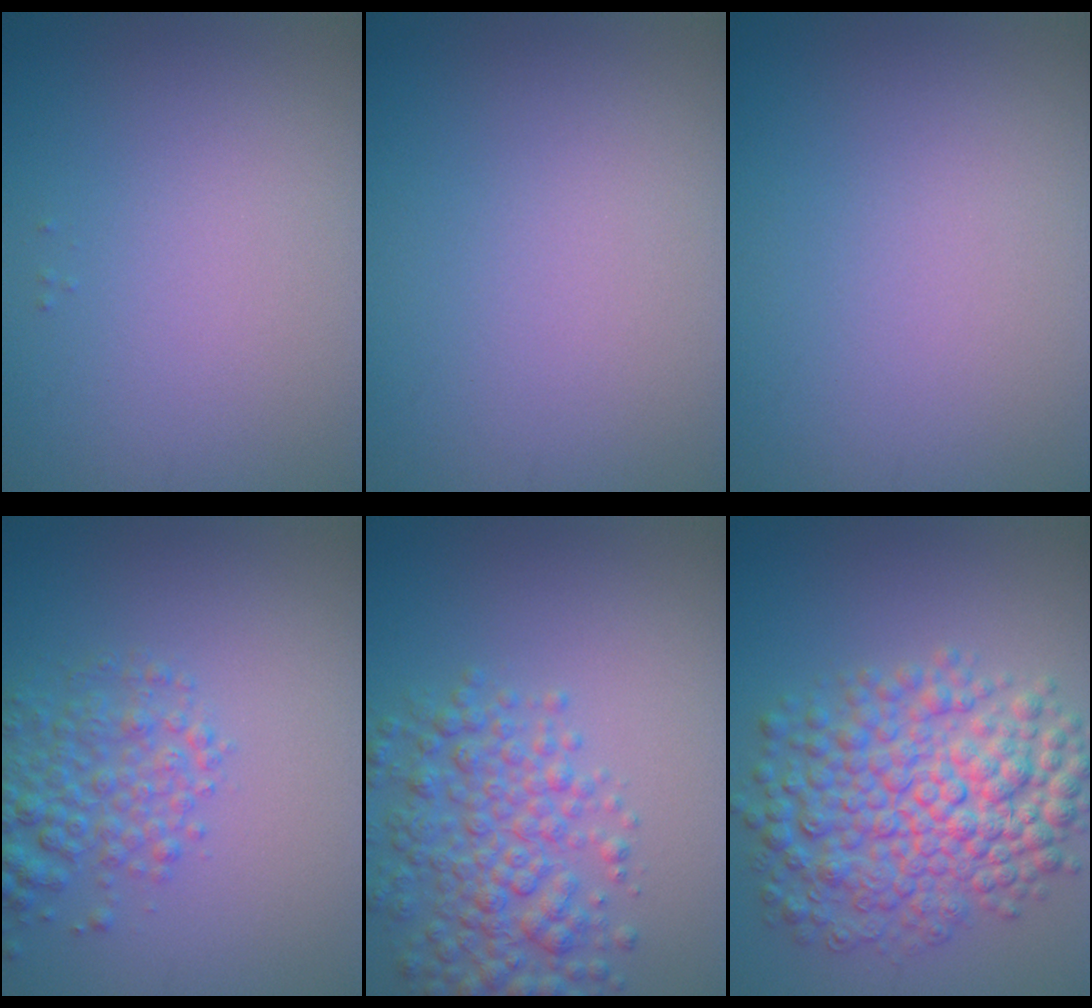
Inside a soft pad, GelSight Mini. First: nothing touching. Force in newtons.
{"total": 0.0}
{"total": 0.0}
{"total": 3.6, "press": 3.6, "slide": 0.2}
{"total": 5.5, "press": 5.5, "slide": 0.2}
{"total": 8.4, "press": 8.4, "slide": 0.1}